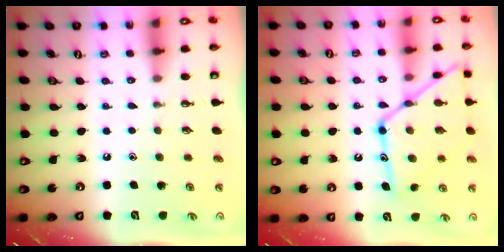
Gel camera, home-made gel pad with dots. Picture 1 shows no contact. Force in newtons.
{"total": 18.5, "press": 18.4, "slide": 1.7}